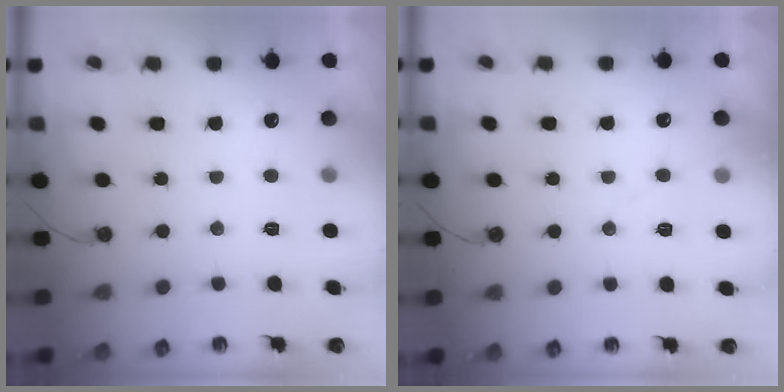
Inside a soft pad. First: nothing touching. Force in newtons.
{"total": 6.1, "press": 6.0, "slide": 0.8}